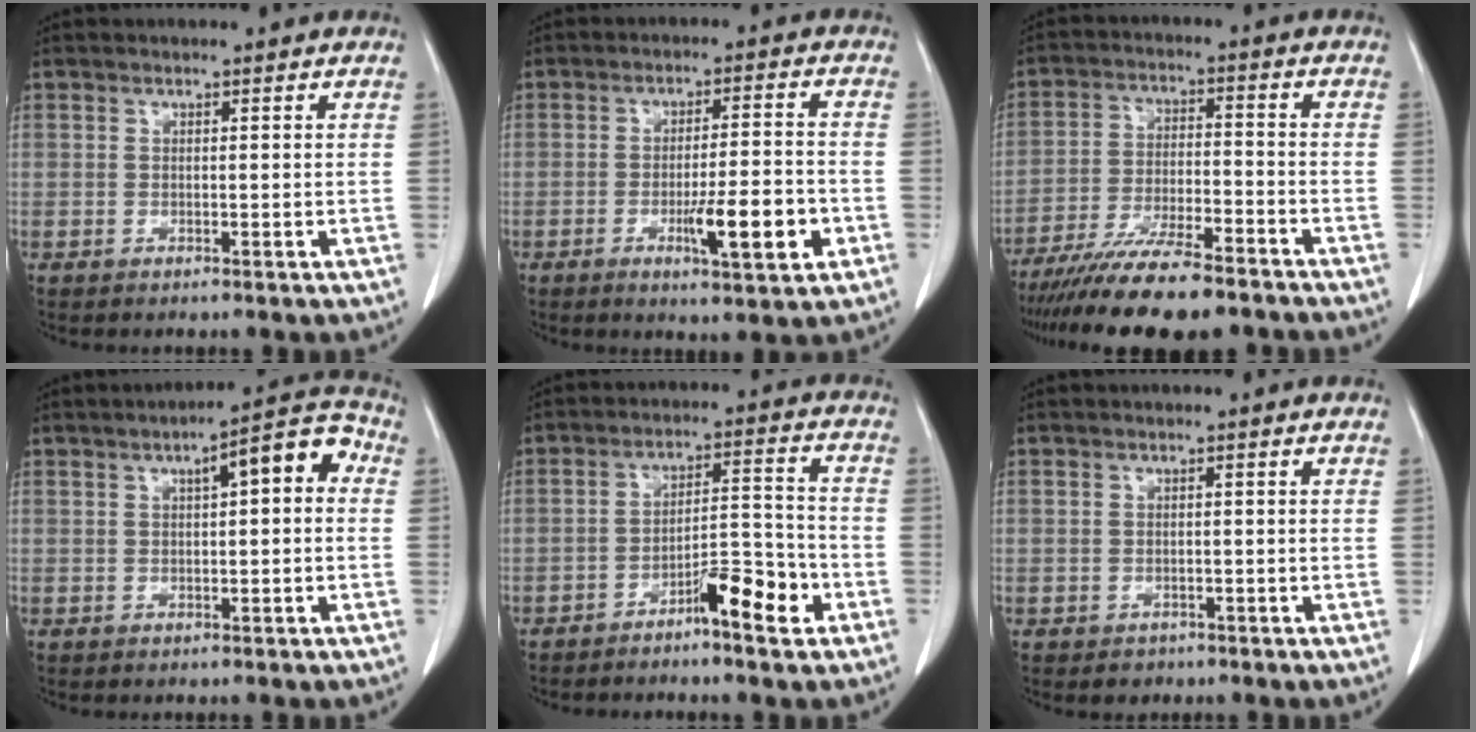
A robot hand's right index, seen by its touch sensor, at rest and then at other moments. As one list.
[{"total": 9.1, "force": [-3.3, 1.1, 8.4], "torque": [-0.126, -0.006, -0.048]}, {"total": 15.0, "force": [-12.6, 1.8, 8.0], "torque": [-0.142, -0.022, -0.206]}, {"total": 7.4, "force": [1.7, 1.9, 7.0], "torque": [-0.092, 0.035, 0.016]}, {"total": 8.0, "force": [-4.8, 1.4, 6.3], "torque": [-0.094, 0.019, -0.074]}, {"total": 1.8, "force": [-1.0, 1.5, 0.1], "torque": [0.000, 0.004, -0.012]}]